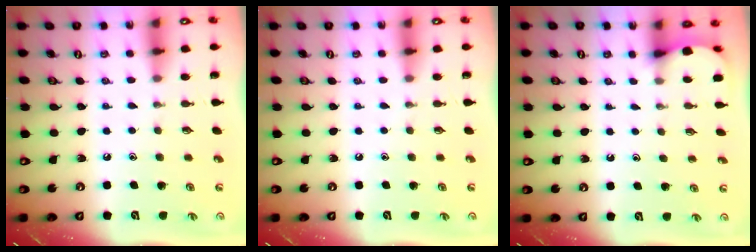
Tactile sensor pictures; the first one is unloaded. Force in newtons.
{"total": 0.0}
{"total": 2.2, "press": 2.2, "slide": 0.2}